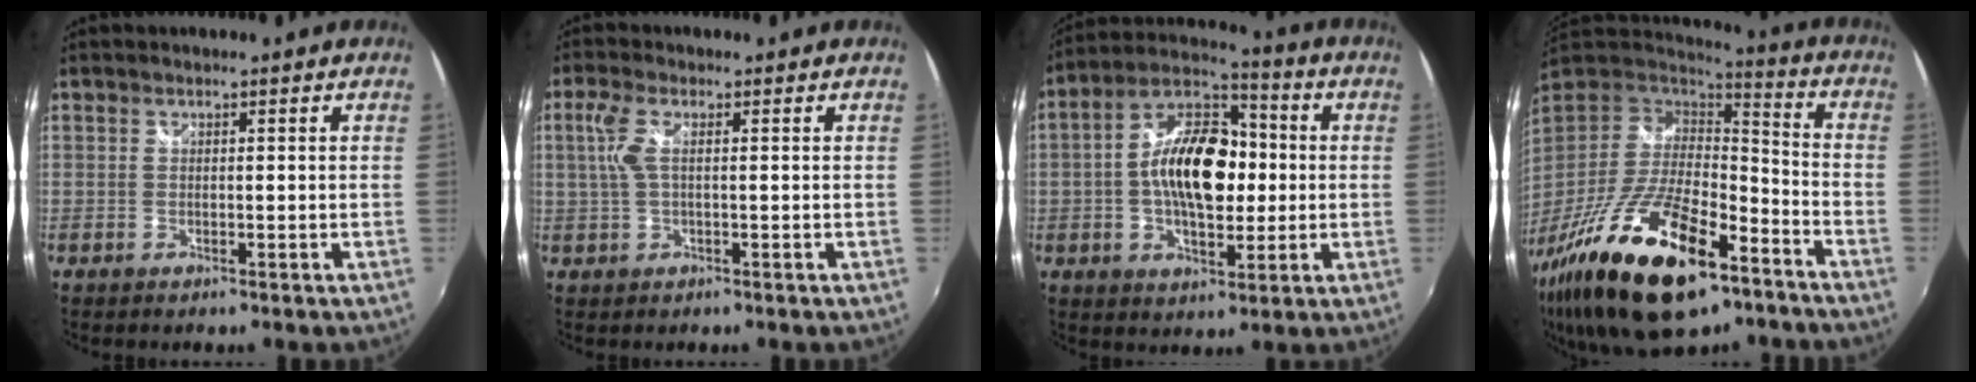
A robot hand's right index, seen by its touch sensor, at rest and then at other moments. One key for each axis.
{"total": 3.9, "fx": 0.6, "fy": 1.0, "fz": 3.8, "tx": -0.081, "ty": 0.003, "tz": 0.016}
{"total": 15.8, "fx": -0.5, "fy": 8.5, "fz": 13.2, "tx": -0.238, "ty": 0.024, "tz": -0.015}
{"total": 29.6, "fx": -16.9, "fy": 11.9, "fz": 21.2, "tx": -0.413, "ty": -0.050, "tz": -0.274}